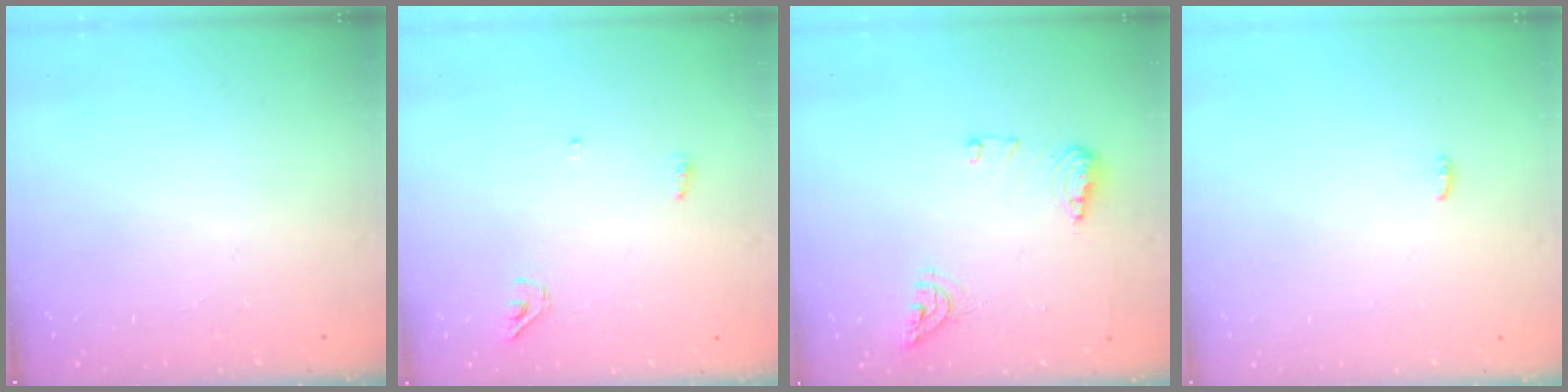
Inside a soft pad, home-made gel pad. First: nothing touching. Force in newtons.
{"total": 3.7, "press": 3.6, "slide": 0.9}
{"total": 8.6, "press": 8.4, "slide": 1.4}
{"total": 3.4, "press": 3.3, "slide": 1.0}